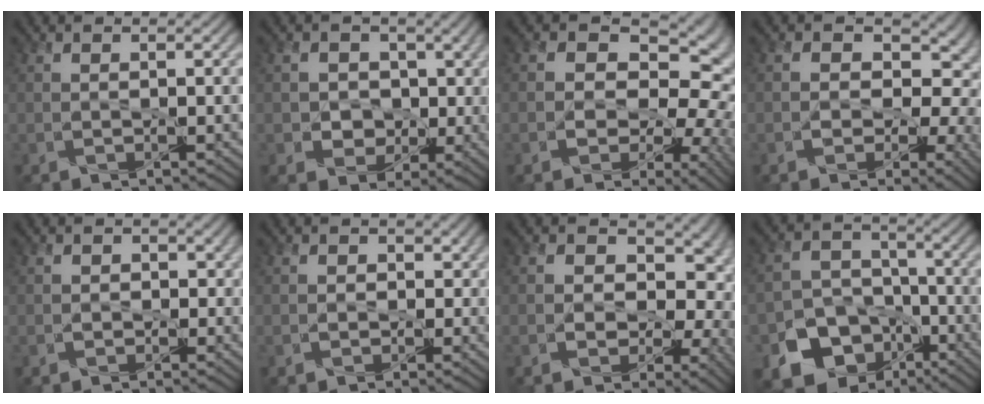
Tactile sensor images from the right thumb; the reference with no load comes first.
{"total": 7.8, "force": [0.1, 6.7, 4.1], "torque": [-0.079, -0.005, -0.005]}
{"total": 14.8, "force": [-0.3, 10.8, 10.2], "torque": [-0.144, -0.001, -0.002]}
{"total": 9.5, "force": [-1.0, 7.1, 6.2], "torque": [-0.082, -0.006, -0.014]}
{"total": 2.8, "force": [-0.3, 2.6, 1.1], "torque": [-0.020, 0.007, -0.008]}
{"total": 2.9, "force": [-0.1, 2.7, 1.2], "torque": [-0.025, 0.005, -0.004]}
{"total": 10.3, "force": [-0.6, 7.6, 7.0], "torque": [-0.098, -0.007, -0.004]}
{"total": 12.4, "force": [-6.4, 9.5, 4.8], "torque": [-0.117, -0.024, -0.111]}